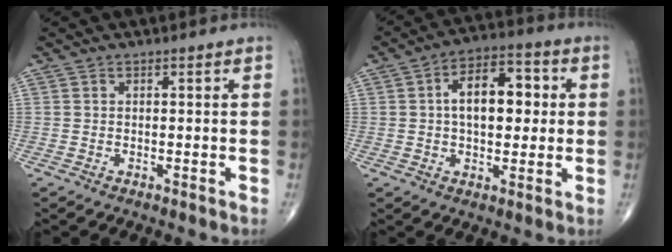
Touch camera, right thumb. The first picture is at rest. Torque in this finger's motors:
{"motor_torque": [0.86, 2.70, 1.16, 0.05, 0.10]}